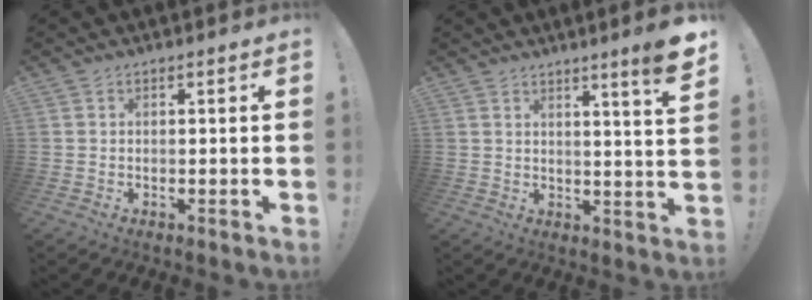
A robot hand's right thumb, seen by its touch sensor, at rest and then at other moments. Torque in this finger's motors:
{"motor_torque": [-1.42, 1.49, 0.42, 0.66, 0.00]}